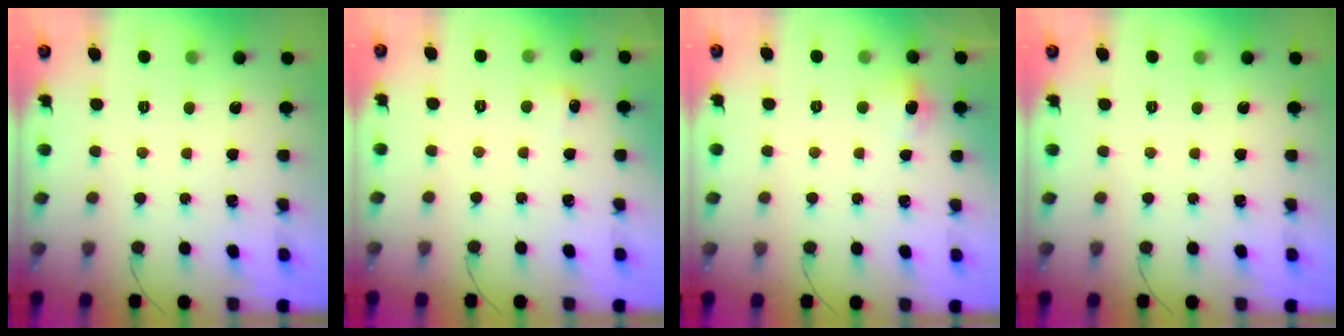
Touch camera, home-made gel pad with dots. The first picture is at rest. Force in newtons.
{"total": 4.1, "press": 4.0, "slide": 1.1}
{"total": 10.5, "press": 5.0, "slide": 9.3}
{"total": 0.0}